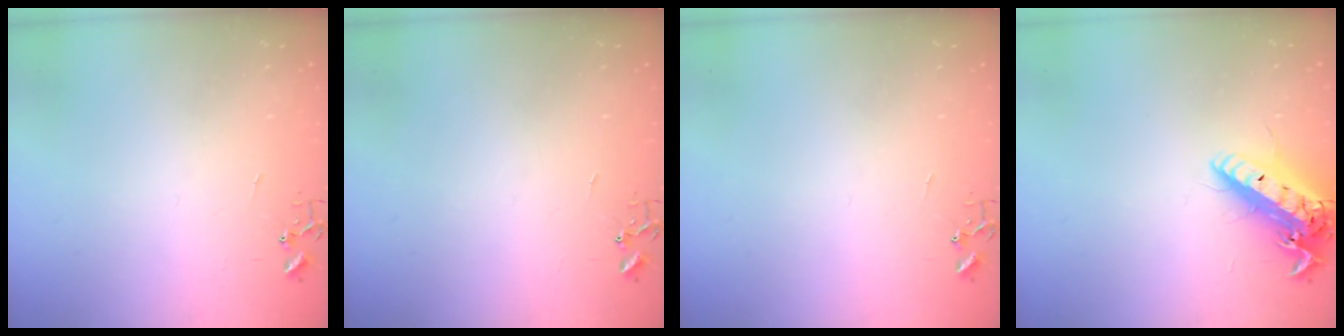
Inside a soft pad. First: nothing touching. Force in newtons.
{"total": 0.0}
{"total": 0.0}
{"total": 17.4, "press": 16.9, "slide": 4.1}